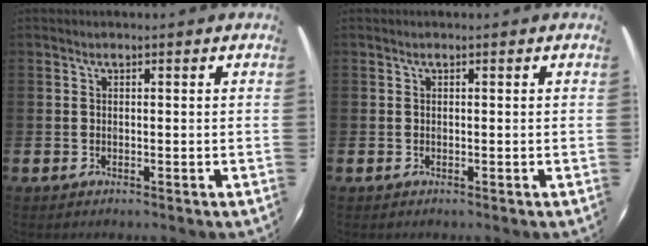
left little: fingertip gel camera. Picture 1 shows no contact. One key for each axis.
{"total": 0.0}